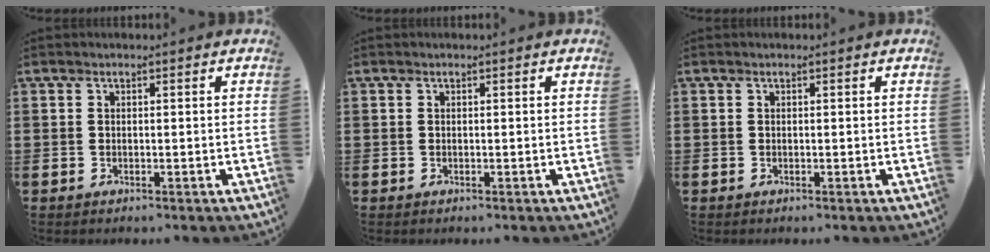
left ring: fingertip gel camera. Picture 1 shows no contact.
{"total": 0.0}
{"total": 0.0}